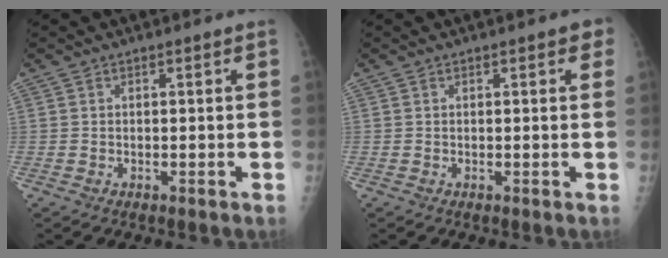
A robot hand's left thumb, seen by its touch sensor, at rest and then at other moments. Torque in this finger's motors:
{"motor_torque": [0.30, 0.15, 0.03, -0.20, 0.00]}